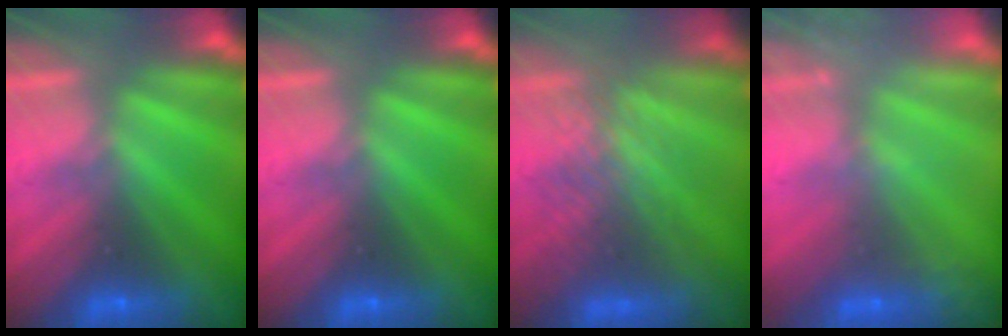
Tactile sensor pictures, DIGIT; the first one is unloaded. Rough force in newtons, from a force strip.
{"total": 0.0}
{"total": 3.8}
{"total": 2.4}